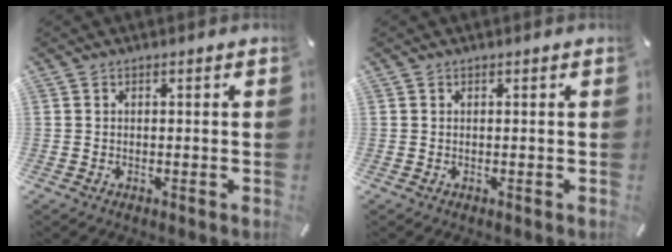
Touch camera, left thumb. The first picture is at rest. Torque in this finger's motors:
{"motor_torque": [-0.24, -0.18, 0.02, -0.03, 0.00]}